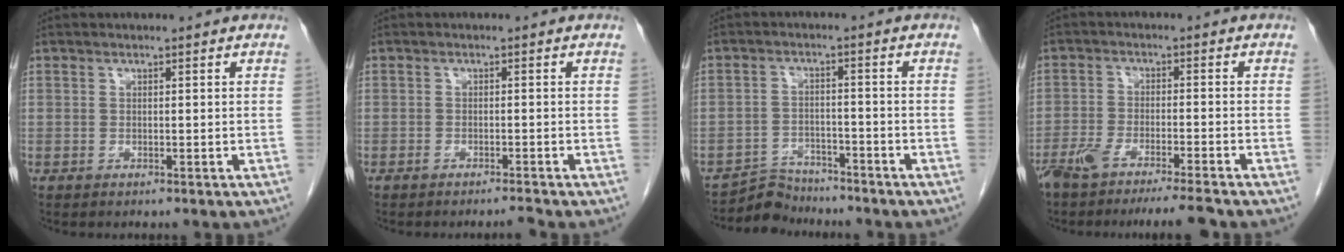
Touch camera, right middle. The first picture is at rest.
{"total": 1.2, "force": [-1.1, -0.2, 0.4], "torque": [-0.007, -0.002, -0.018]}
{"total": 4.9, "force": [-4.6, 1.3, -1.1], "torque": [0.018, 0.003, -0.082]}
{"total": 9.5, "force": [-8.0, -0.2, 5.1], "torque": [-0.075, -0.013, -0.129]}